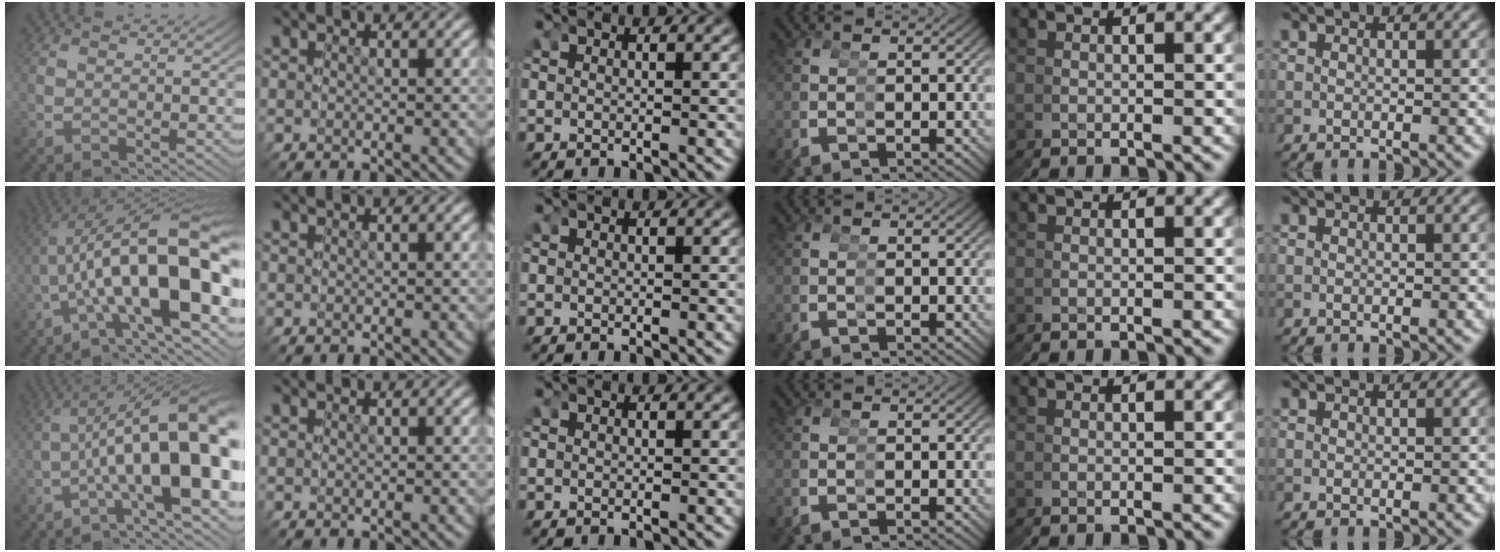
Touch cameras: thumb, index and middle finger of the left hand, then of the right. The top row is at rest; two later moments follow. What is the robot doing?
{"motion": "grasp_and_lifting", "object": "cubes"}